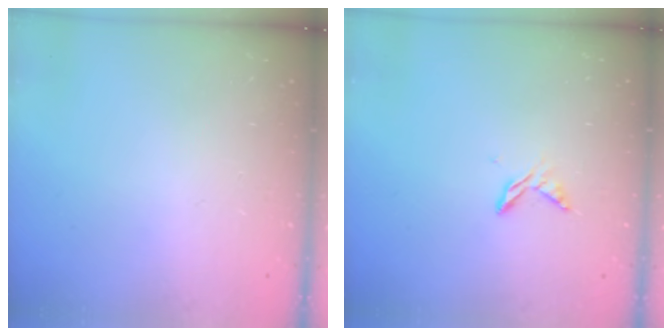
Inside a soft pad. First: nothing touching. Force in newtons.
{"total": 6.0, "press": 6.0, "slide": 0.7}